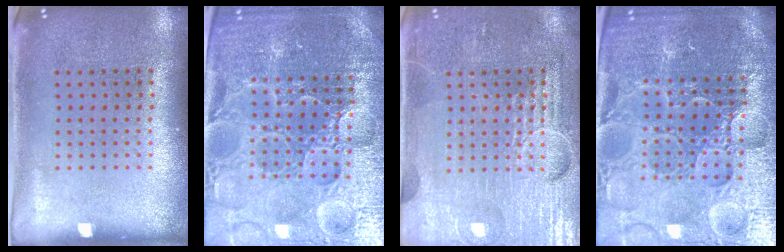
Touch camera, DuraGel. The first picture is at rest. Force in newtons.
{"total": 5.5, "press": 5.1, "slide": 2.1}
{"total": 4.0, "press": 4.0, "slide": 0.3}
{"total": 5.8, "press": 5.3, "slide": 2.4}